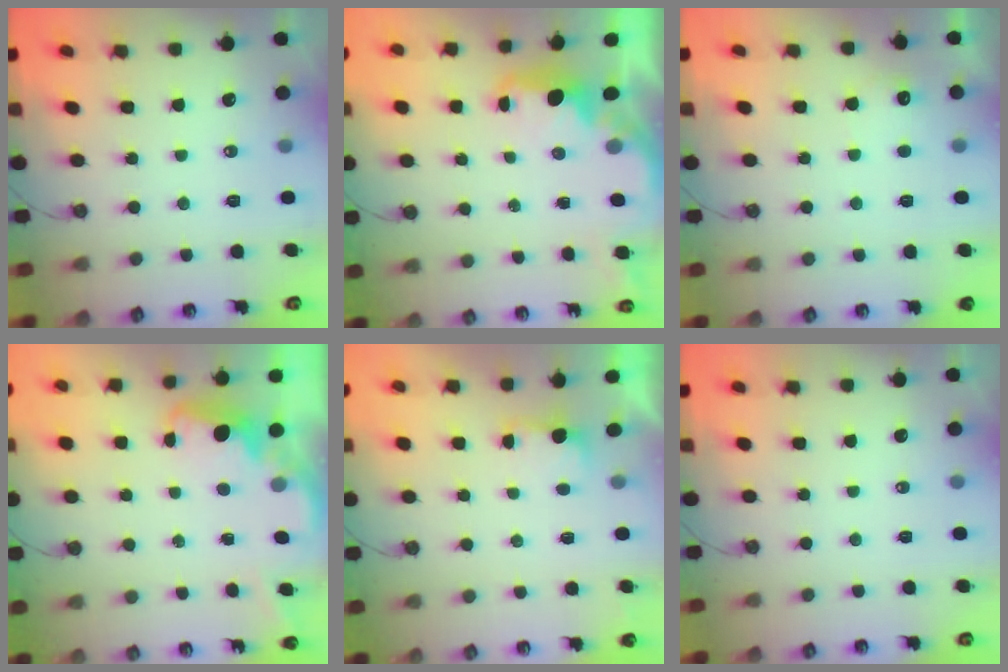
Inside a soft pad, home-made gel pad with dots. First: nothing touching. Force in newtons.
{"total": 3.0, "press": 2.9, "slide": 0.6}
{"total": 6.0, "press": 6.0, "slide": 0.6}
{"total": 2.7, "press": 2.6, "slide": 0.8}
{"total": 2.2, "press": 2.0, "slide": 0.9}
{"total": 0.0}